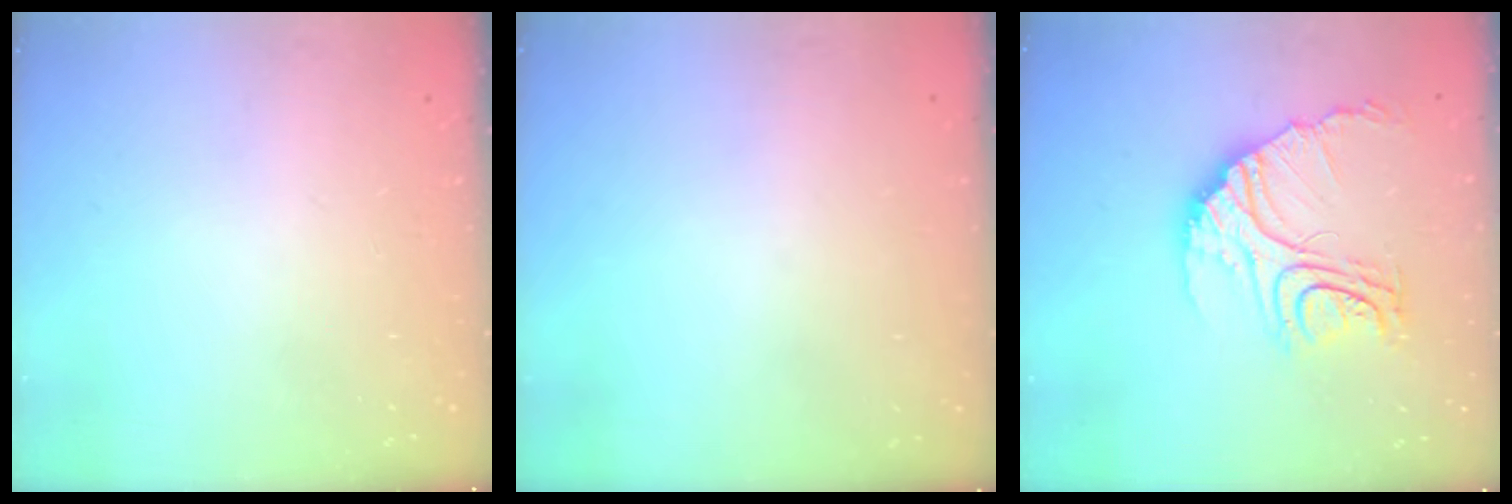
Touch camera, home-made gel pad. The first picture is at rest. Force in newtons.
{"total": 3.0, "press": 3.0, "slide": 0.1}
{"total": 18.5, "press": 18.4, "slide": 2.1}